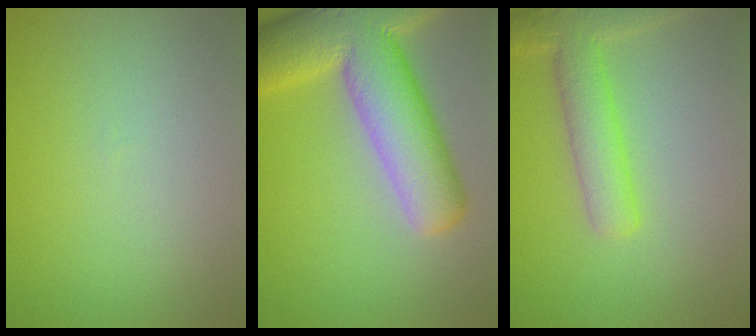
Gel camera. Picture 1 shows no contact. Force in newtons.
{"total": 12.0, "press": 12.0, "slide": 0.8}
{"total": 4.6, "press": 4.6, "slide": 0.2}